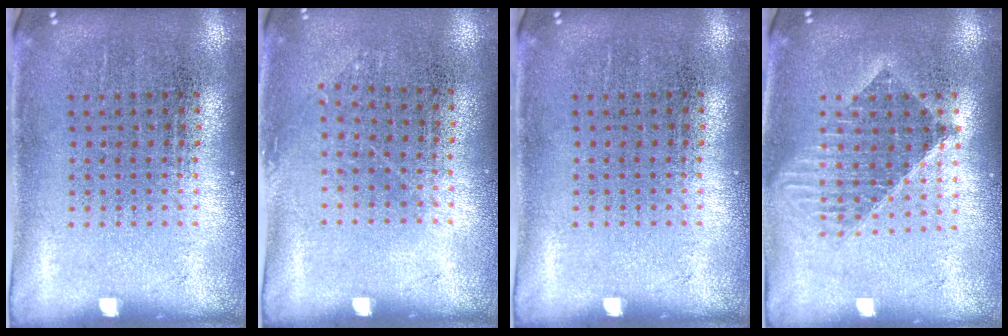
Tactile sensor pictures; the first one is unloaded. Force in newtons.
{"total": 0.8, "press": 0.6, "slide": 0.6}
{"total": 0.0}
{"total": 1.6, "press": 1.4, "slide": 0.9}